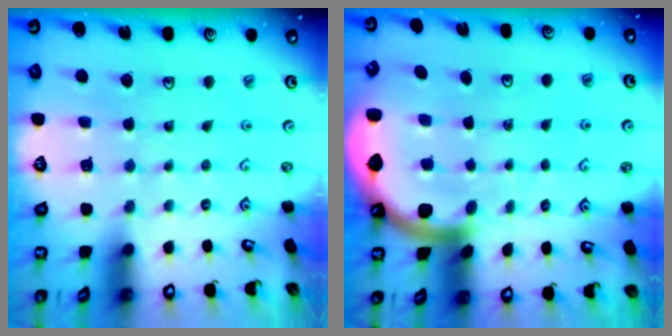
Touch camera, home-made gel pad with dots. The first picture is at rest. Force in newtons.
{"total": 5.0, "press": 4.9, "slide": 0.7}